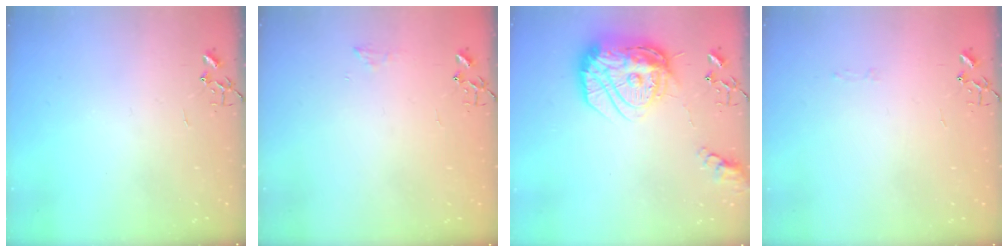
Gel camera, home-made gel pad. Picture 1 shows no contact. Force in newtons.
{"total": 5.9, "press": 5.8, "slide": 0.9}
{"total": 20.2, "press": 20.1, "slide": 1.6}
{"total": 3.2, "press": 3.2, "slide": 0.5}